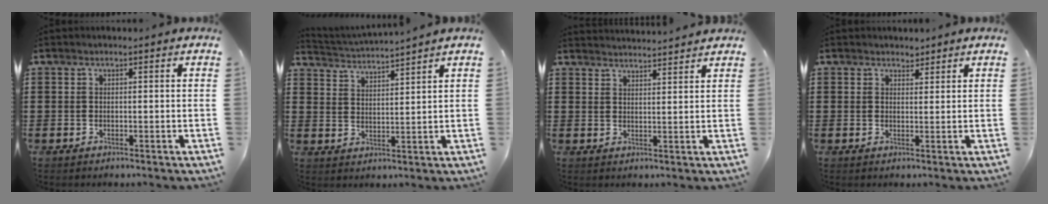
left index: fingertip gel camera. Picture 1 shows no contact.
{"total": 3.0, "force": [2.9, -0.8, -0.1], "torque": [-0.011, -0.019, 0.048]}
{"total": 2.7, "force": [2.6, -0.4, -0.2], "torque": [-0.005, -0.011, 0.050]}
{"total": 1.7, "force": [1.6, 0.8, 0.1], "torque": [0.003, 0.003, 0.028]}